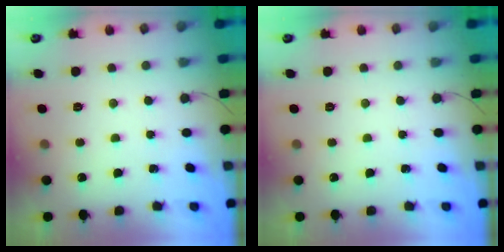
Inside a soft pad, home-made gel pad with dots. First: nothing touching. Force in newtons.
{"total": 0.0}